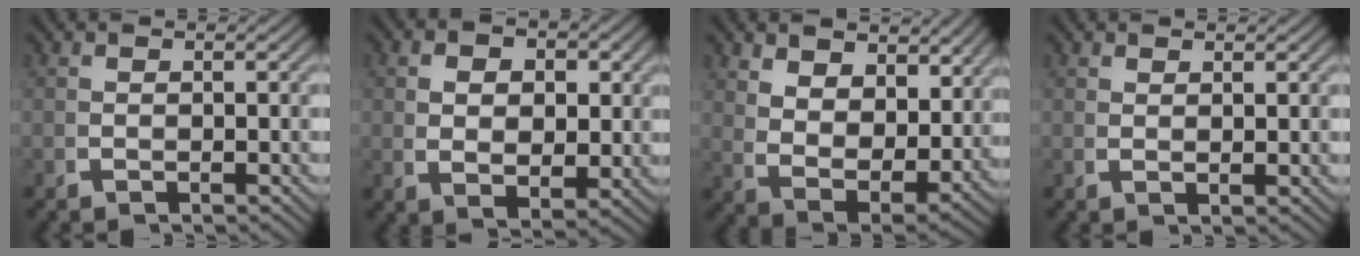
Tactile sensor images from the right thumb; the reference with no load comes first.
{"total": 4.4, "force": [0.6, 2.9, 3.2], "torque": [-0.051, -0.015, 0.024]}
{"total": 8.7, "force": [2.0, 5.8, 6.2], "torque": [-0.140, -0.048, 0.056]}
{"total": 1.1, "force": [1.0, -0.2, 0.5], "torque": [-0.007, 0.000, 0.021]}